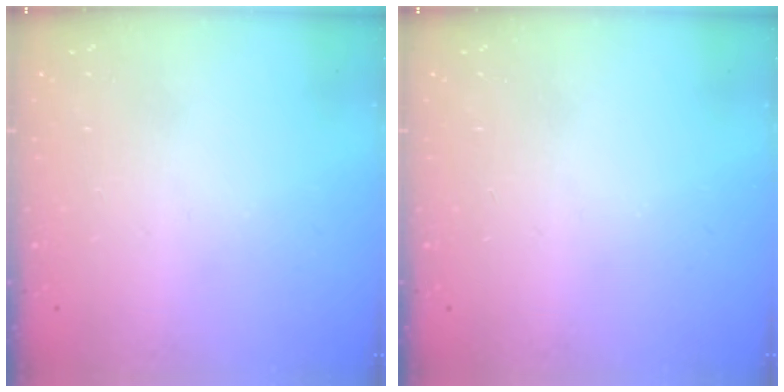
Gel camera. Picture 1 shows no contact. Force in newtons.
{"total": 0.0}